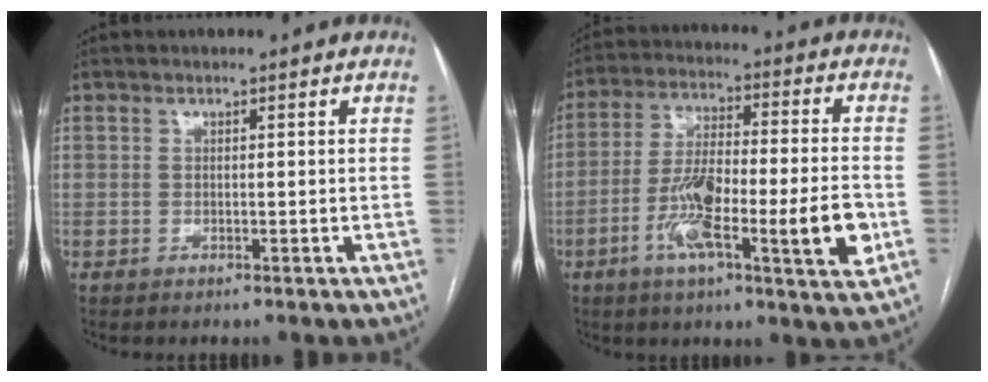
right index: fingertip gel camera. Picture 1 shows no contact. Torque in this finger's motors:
{"motor_torque": [0.76, -0.02, 0.84, 0.21]}